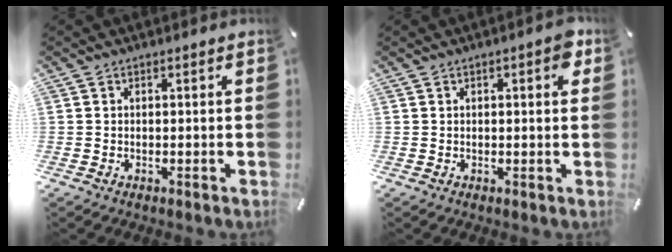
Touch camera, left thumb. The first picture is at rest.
{"total": 3.2, "force": [0.9, 1.1, 2.8], "torque": [-0.033, -0.003, 0.009]}